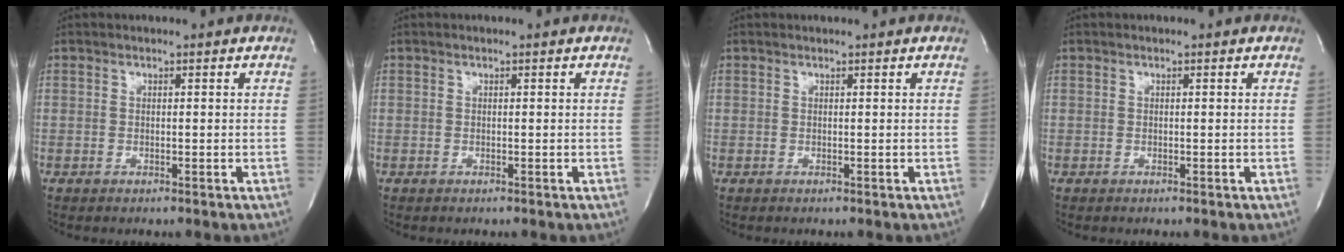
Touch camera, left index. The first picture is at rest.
{"total": 0.0}
{"total": 0.5, "force": [0.5, -0.1, 0.1], "torque": [0.000, 0.004, 0.010]}
{"total": 0.0}